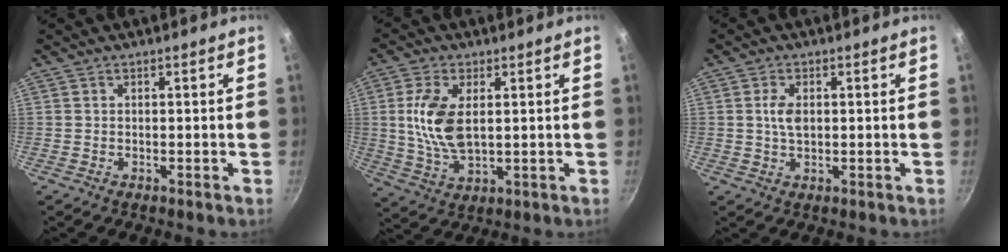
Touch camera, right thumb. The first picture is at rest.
{"total": 10.8, "force": [1.8, 5.7, 9.0], "torque": [-0.177, -0.008, 0.038]}
{"total": 3.7, "force": [0.5, 2.2, 3.0], "torque": [-0.050, 0.001, 0.009]}